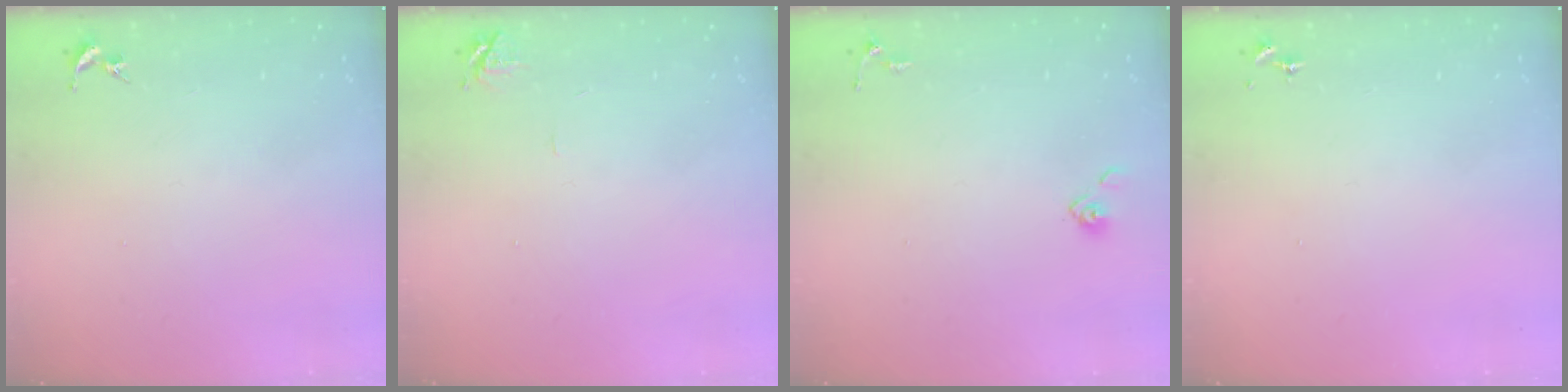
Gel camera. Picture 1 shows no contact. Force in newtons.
{"total": 5.8, "press": 5.8, "slide": 0.7}
{"total": 3.3, "press": 3.3, "slide": 0.4}
{"total": 0.0}